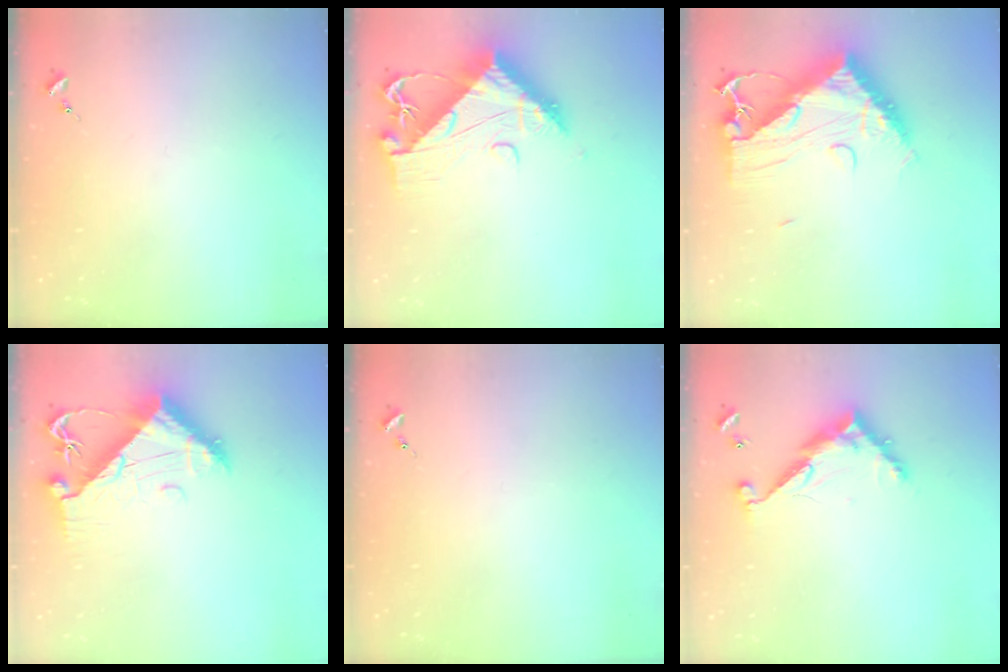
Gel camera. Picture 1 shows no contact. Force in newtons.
{"total": 13.0, "press": 12.9, "slide": 1.3}
{"total": 15.7, "press": 15.6, "slide": 1.5}
{"total": 9.1, "press": 9.1, "slide": 1.1}
{"total": 0.0}
{"total": 10.2, "press": 10.2, "slide": 0.8}